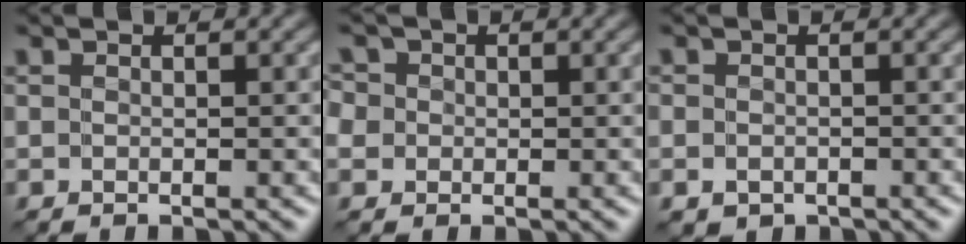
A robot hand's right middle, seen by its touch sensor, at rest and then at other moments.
{"total": 4.5, "force": [0.1, 4.2, 1.6], "torque": [-0.037, 0.026, -0.032]}
{"total": 1.1, "force": [-0.7, 0.8, 0.2], "torque": [-0.001, -0.004, -0.014]}